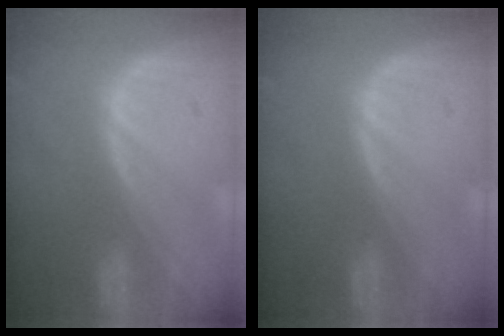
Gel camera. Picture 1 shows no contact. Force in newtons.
{"total": 0.0}